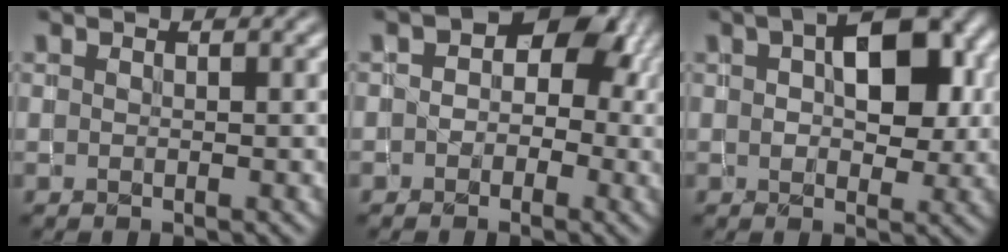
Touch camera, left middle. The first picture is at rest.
{"total": 4.6, "force": [0.1, 3.5, 3.0], "torque": [-0.005, 0.010, -0.009]}
{"total": 7.4, "force": [1.7, 4.1, 5.8], "torque": [-0.088, 0.009, 0.023]}